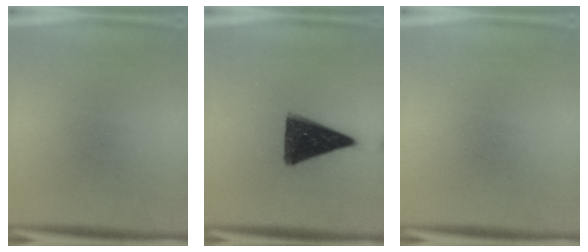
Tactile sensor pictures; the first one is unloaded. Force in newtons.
{"total": 13.6}
{"total": 0.0}